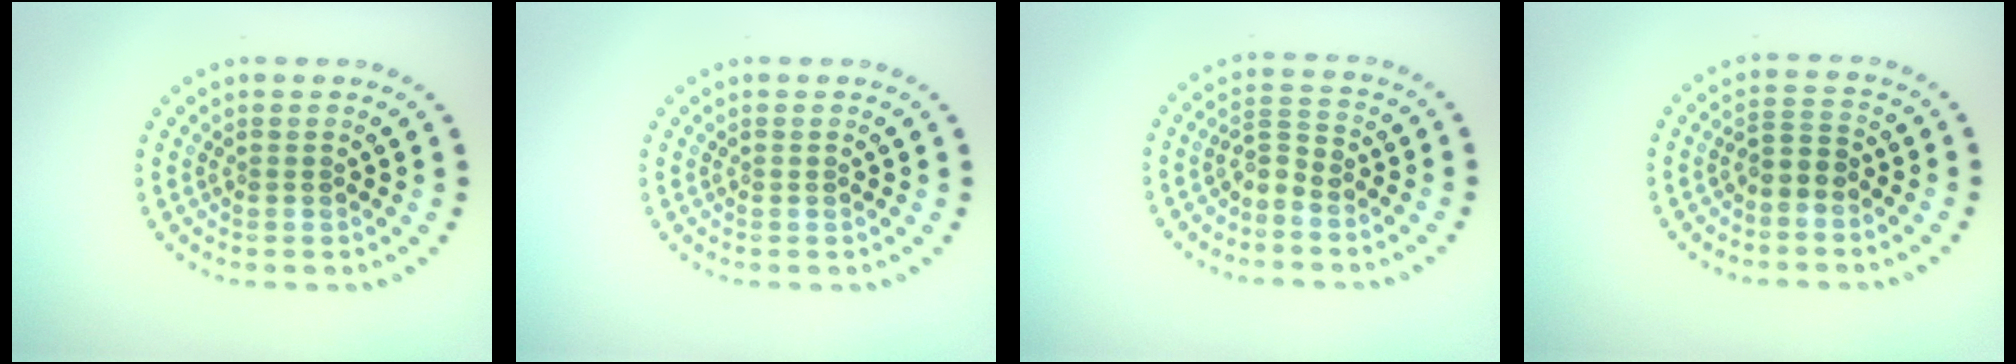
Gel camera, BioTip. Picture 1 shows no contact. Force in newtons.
{"total": 0.0}
{"total": 2.2, "press": 1.5, "slide": 1.6}
{"total": 2.0, "press": 1.5, "slide": 1.3}